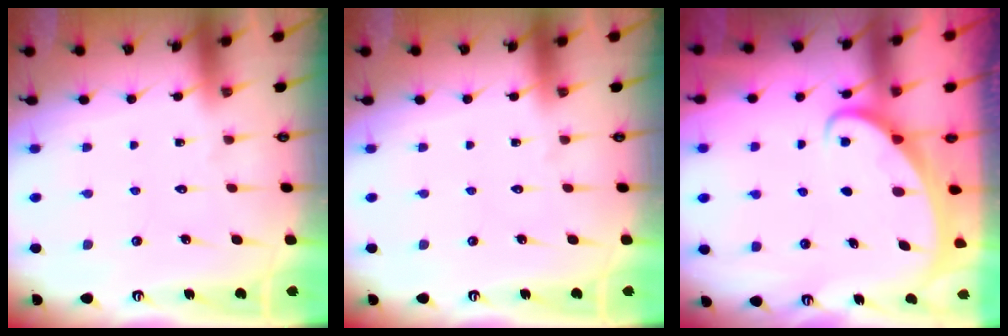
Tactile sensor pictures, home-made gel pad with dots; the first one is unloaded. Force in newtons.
{"total": 0.0}
{"total": 2.0, "press": 2.0, "slide": 0.2}